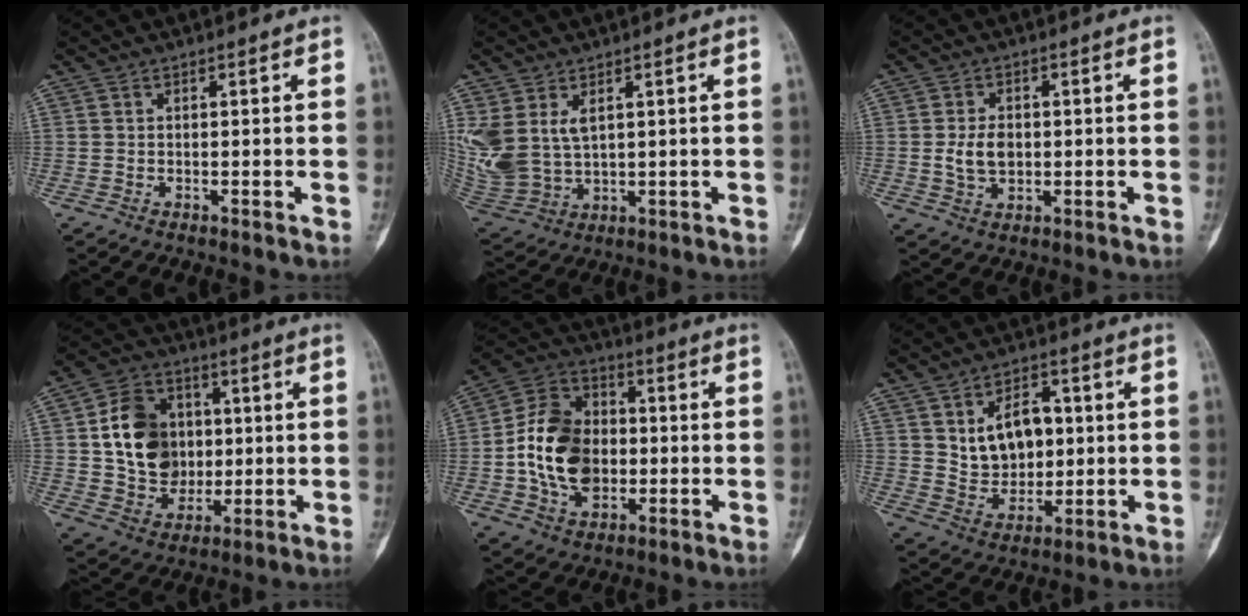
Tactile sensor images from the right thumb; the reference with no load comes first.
{"total": 11.8, "force": [3.5, 8.0, 8.0], "torque": [-0.185, -0.013, 0.092]}
{"total": 5.6, "force": [-0.1, 3.9, 4.1], "torque": [-0.069, 0.000, 0.002]}
{"total": 15.6, "force": [1.7, 12.5, 9.1], "torque": [-0.120, 0.003, 0.036]}
{"total": 16.6, "force": [-1.0, 12.3, 11.1], "torque": [-0.176, 0.024, -0.017]}
{"total": 11.5, "force": [2.2, 8.1, 7.8], "torque": [-0.086, -0.007, 0.046]}